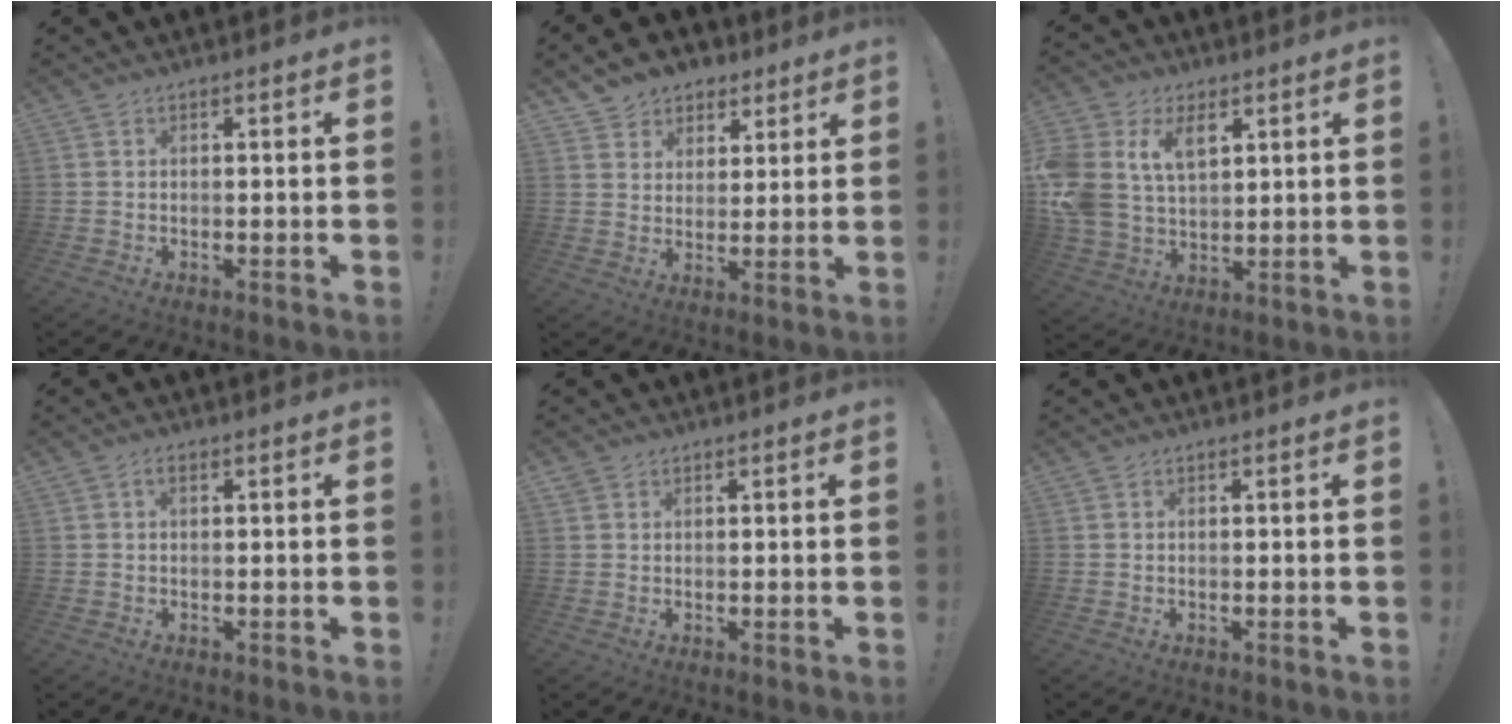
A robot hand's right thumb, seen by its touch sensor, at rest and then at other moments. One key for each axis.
{"total": 7.8, "fx": 5.0, "fy": 6.0, "fz": 1.2, "tx": -0.011, "ty": -0.038, "tz": 0.099}
{"total": 14.0, "fx": 6.0, "fy": 9.8, "fz": 8.0, "tx": -0.167, "ty": -0.022, "tz": 0.116}
{"total": 1.3, "fx": 0.4, "fy": 0.8, "fz": 1.0, "tx": -0.024, "ty": 0.006, "tz": 0.007}
{"total": 1.3, "fx": 1.0, "fy": 0.8, "fz": 0.2, "tx": 0.001, "ty": -0.001, "tz": 0.018}
{"total": 0.0}